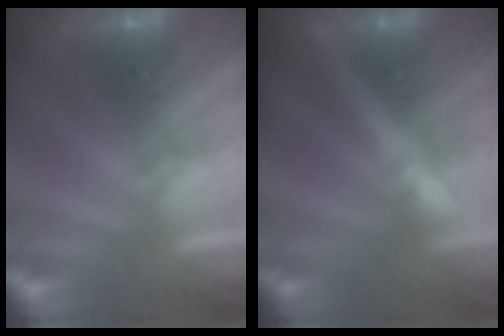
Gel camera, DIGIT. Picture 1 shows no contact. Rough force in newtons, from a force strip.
{"total": 2.4}